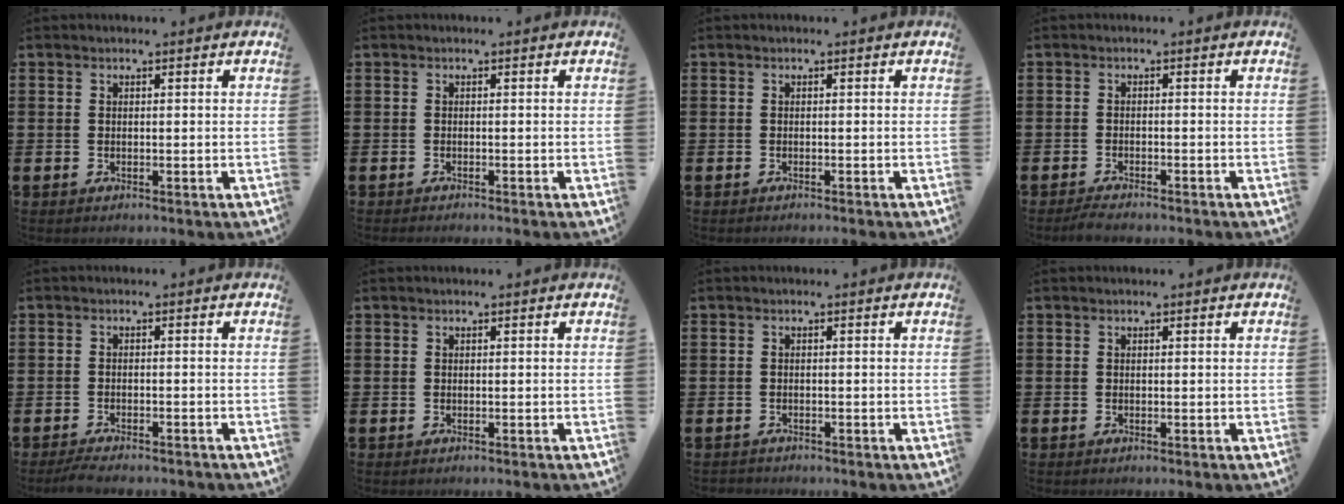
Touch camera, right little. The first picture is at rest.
{"total": 0.0}
{"total": 0.0}
{"total": 1.5, "force": [-1.4, 0.2, 0.6], "torque": [-0.012, 0.003, -0.028]}
{"total": 1.9, "force": [-1.7, 0.2, 0.7], "torque": [-0.013, 0.006, -0.035]}
{"total": 0.0}
{"total": 0.5, "force": [-0.5, 0.2, 0.0], "torque": [-0.002, -0.001, -0.011]}
{"total": 0.0}